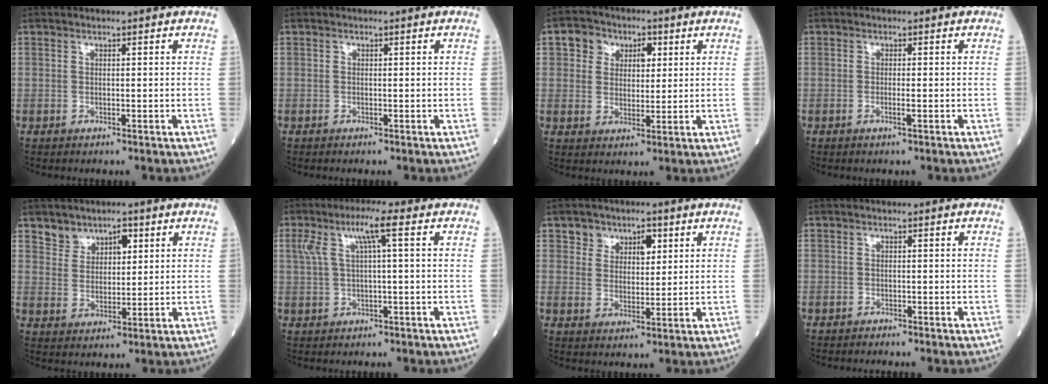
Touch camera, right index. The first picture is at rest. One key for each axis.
{"total": 0.0}
{"total": 6.1, "fx": 2.3, "fy": 4.8, "fz": 3.1, "tx": -0.043, "ty": 0.023, "tz": 0.040}
{"total": 0.9, "fx": -0.3, "fy": -0.2, "fz": 0.8, "tx": -0.018, "ty": 0.000, "tz": -0.004}
{"total": 4.8, "fx": 3.1, "fy": 3.3, "fz": 1.5, "tx": -0.020, "ty": 0.011, "tz": 0.061}
{"total": 4.9, "fx": 1.7, "fy": -0.1, "fz": 4.6, "tx": -0.094, "ty": 0.024, "tz": 0.038}
{"total": 4.9, "fx": 2.6, "fy": 3.5, "fz": 2.2, "tx": -0.026, "ty": 0.011, "tz": 0.045}
{"total": 0.7, "fx": -0.7, "fy": -0.2, "fz": 0.0, "tx": -0.002, "ty": -0.001, "tz": -0.011}